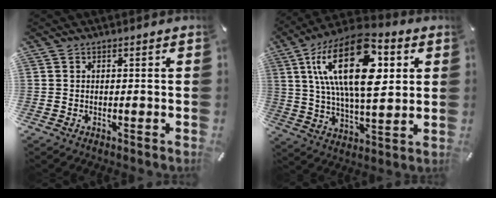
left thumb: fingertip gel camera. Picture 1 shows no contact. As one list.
[{"total": 24.1, "force": [7.6, 11.8, 19.6], "torque": [-0.374, -0.009, 0.114]}]